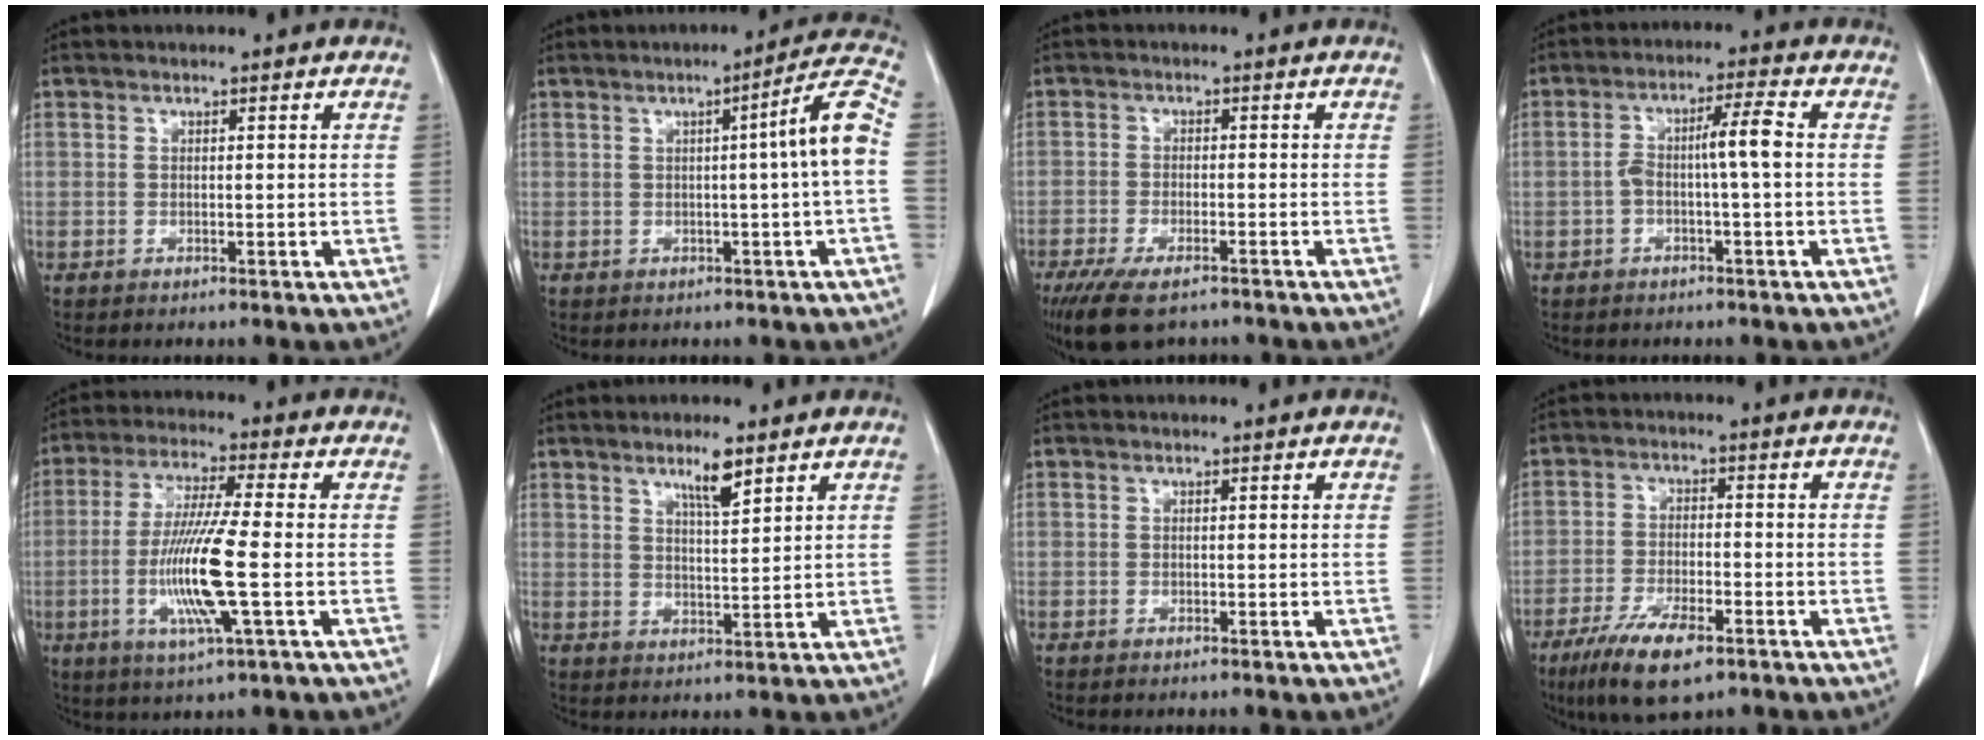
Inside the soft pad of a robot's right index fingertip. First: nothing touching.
{"total": 7.6, "force": [0.0, -1.3, 7.5], "torque": [-0.100, 0.011, 0.000]}
{"total": 9.5, "force": [-6.9, 3.3, 5.5], "torque": [-0.096, -0.013, -0.111]}
{"total": 5.3, "force": [-0.5, 0.0, 5.3], "torque": [-0.097, 0.019, -0.007]}
{"total": 11.9, "force": [-2.3, -0.1, 11.7], "torque": [-0.239, -0.015, -0.053]}
{"total": 4.6, "force": [3.1, 0.4, 3.3], "torque": [-0.058, -0.003, 0.054]}
{"total": 0.0}
{"total": 9.1, "force": [-5.6, 2.6, 6.7], "torque": [-0.125, -0.013, -0.093]}